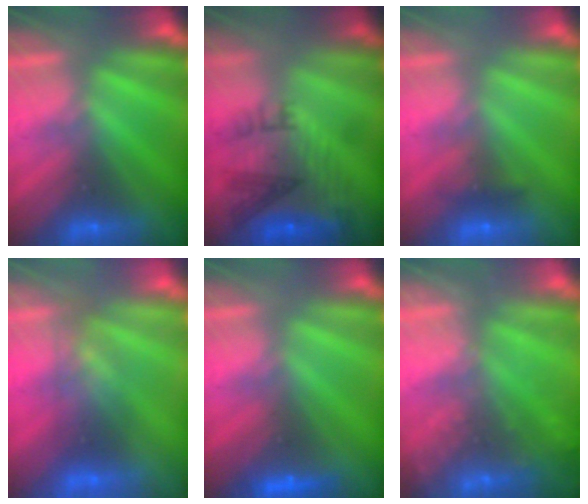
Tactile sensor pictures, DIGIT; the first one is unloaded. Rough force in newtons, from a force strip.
{"total": 8.0}
{"total": 2.4}
{"total": 2.6}
{"total": 2.4}
{"total": 2.4}